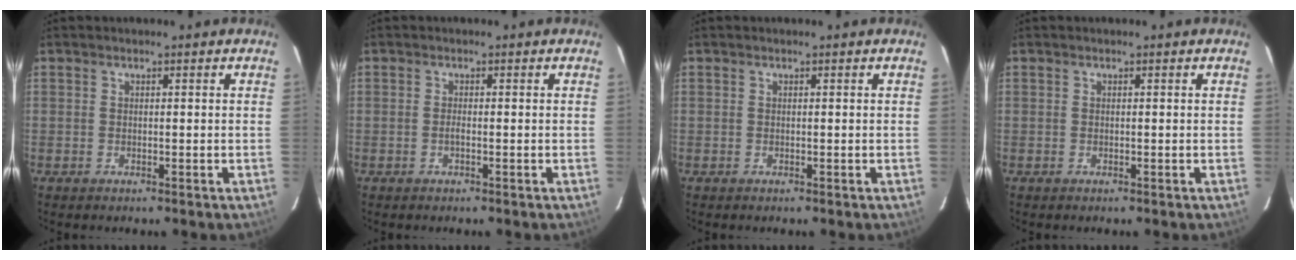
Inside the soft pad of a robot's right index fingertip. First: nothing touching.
{"total": 0.6, "force": [-0.3, 0.1, 0.5], "torque": [-0.009, 0.000, -0.006]}
{"total": 0.0}
{"total": 0.0}